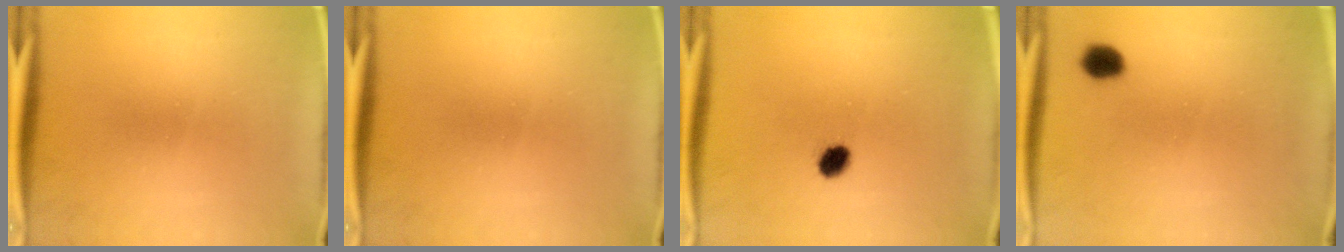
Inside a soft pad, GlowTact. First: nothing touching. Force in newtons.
{"total": 0.0}
{"total": 3.5}
{"total": 4.8}